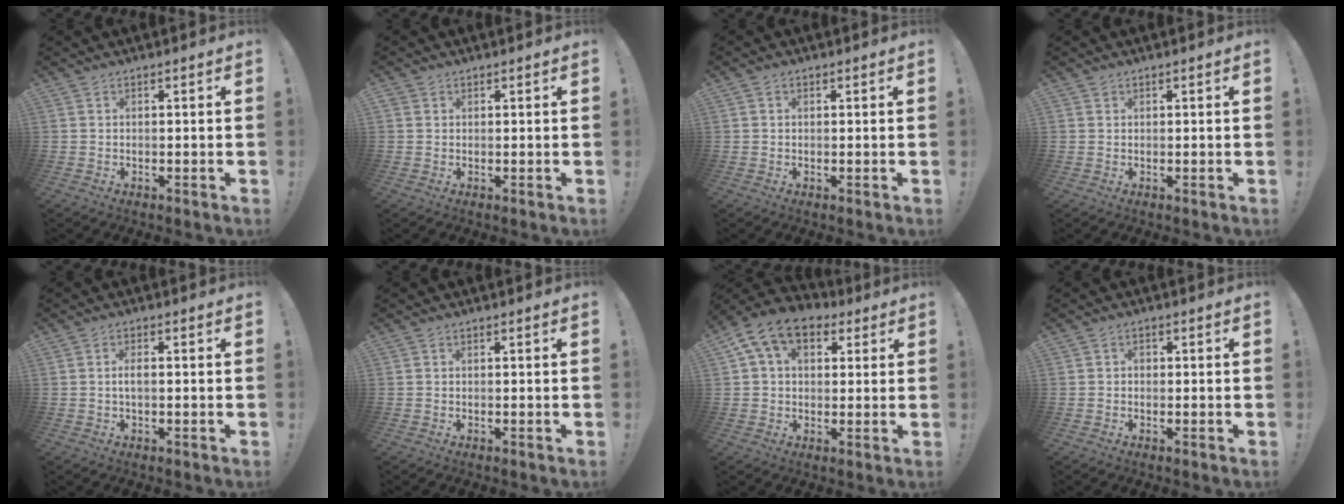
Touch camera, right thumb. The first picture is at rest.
{"total": 1.2, "force": [0.7, 0.9, 0.3], "torque": [-0.004, -0.001, 0.013]}
{"total": 0.8, "force": [0.2, 0.8, 0.2], "torque": [-0.001, 0.002, 0.002]}
{"total": 0.7, "force": [0.5, 0.5, 0.0], "torque": [-0.001, 0.001, 0.009]}
{"total": 2.6, "force": [-0.2, 0.9, 2.4], "torque": [-0.048, 0.001, -0.008]}
{"total": 0.0}
{"total": 10.8, "force": [4.6, 7.3, 6.5], "torque": [-0.110, -0.008, 0.089]}
{"total": 1.4, "force": [-0.5, 1.1, 0.7], "torque": [-0.017, 0.006, -0.008]}